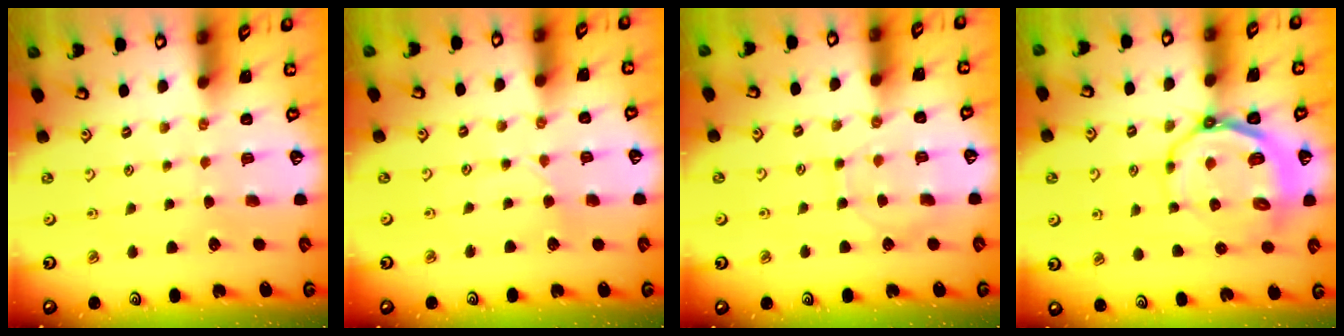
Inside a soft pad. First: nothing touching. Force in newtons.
{"total": 2.2, "press": 2.2, "slide": 0.3}
{"total": 7.0, "press": 6.9, "slide": 0.7}
{"total": 11.2, "press": 10.7, "slide": 3.4}